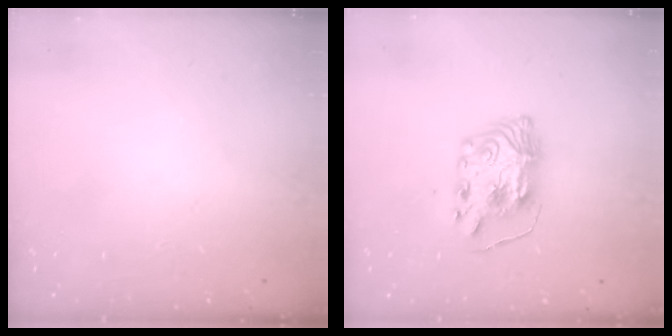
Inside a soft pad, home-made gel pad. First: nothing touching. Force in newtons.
{"total": 8.1, "press": 8.1, "slide": 0.9}